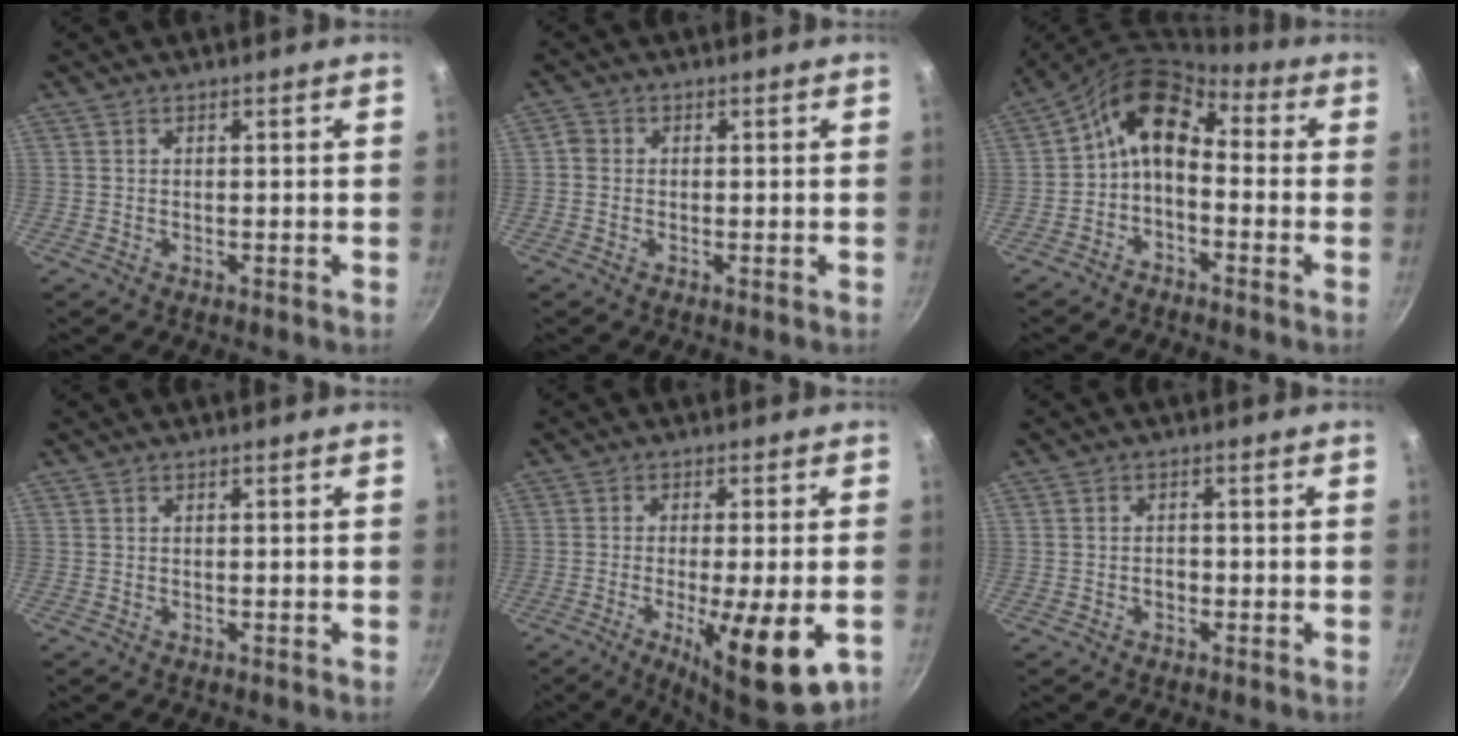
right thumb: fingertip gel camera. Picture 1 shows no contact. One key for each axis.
{"total": 1.7, "fx": -0.4, "fy": 1.5, "fz": 0.7, "tx": -0.010, "ty": 0.006, "tz": -0.013}
{"total": 9.6, "fx": -0.6, "fy": 6.4, "fz": 7.1, "tx": -0.116, "ty": 0.049, "tz": -0.035}
{"total": 0.0}
{"total": 14.6, "fx": -4.8, "fy": 3.5, "fz": 13.3, "tx": -0.199, "ty": -0.006, "tz": -0.068}
{"total": 1.6, "fx": -0.6, "fy": 1.2, "fz": 0.9, "tx": -0.007, "ty": 0.011, "tz": -0.009}